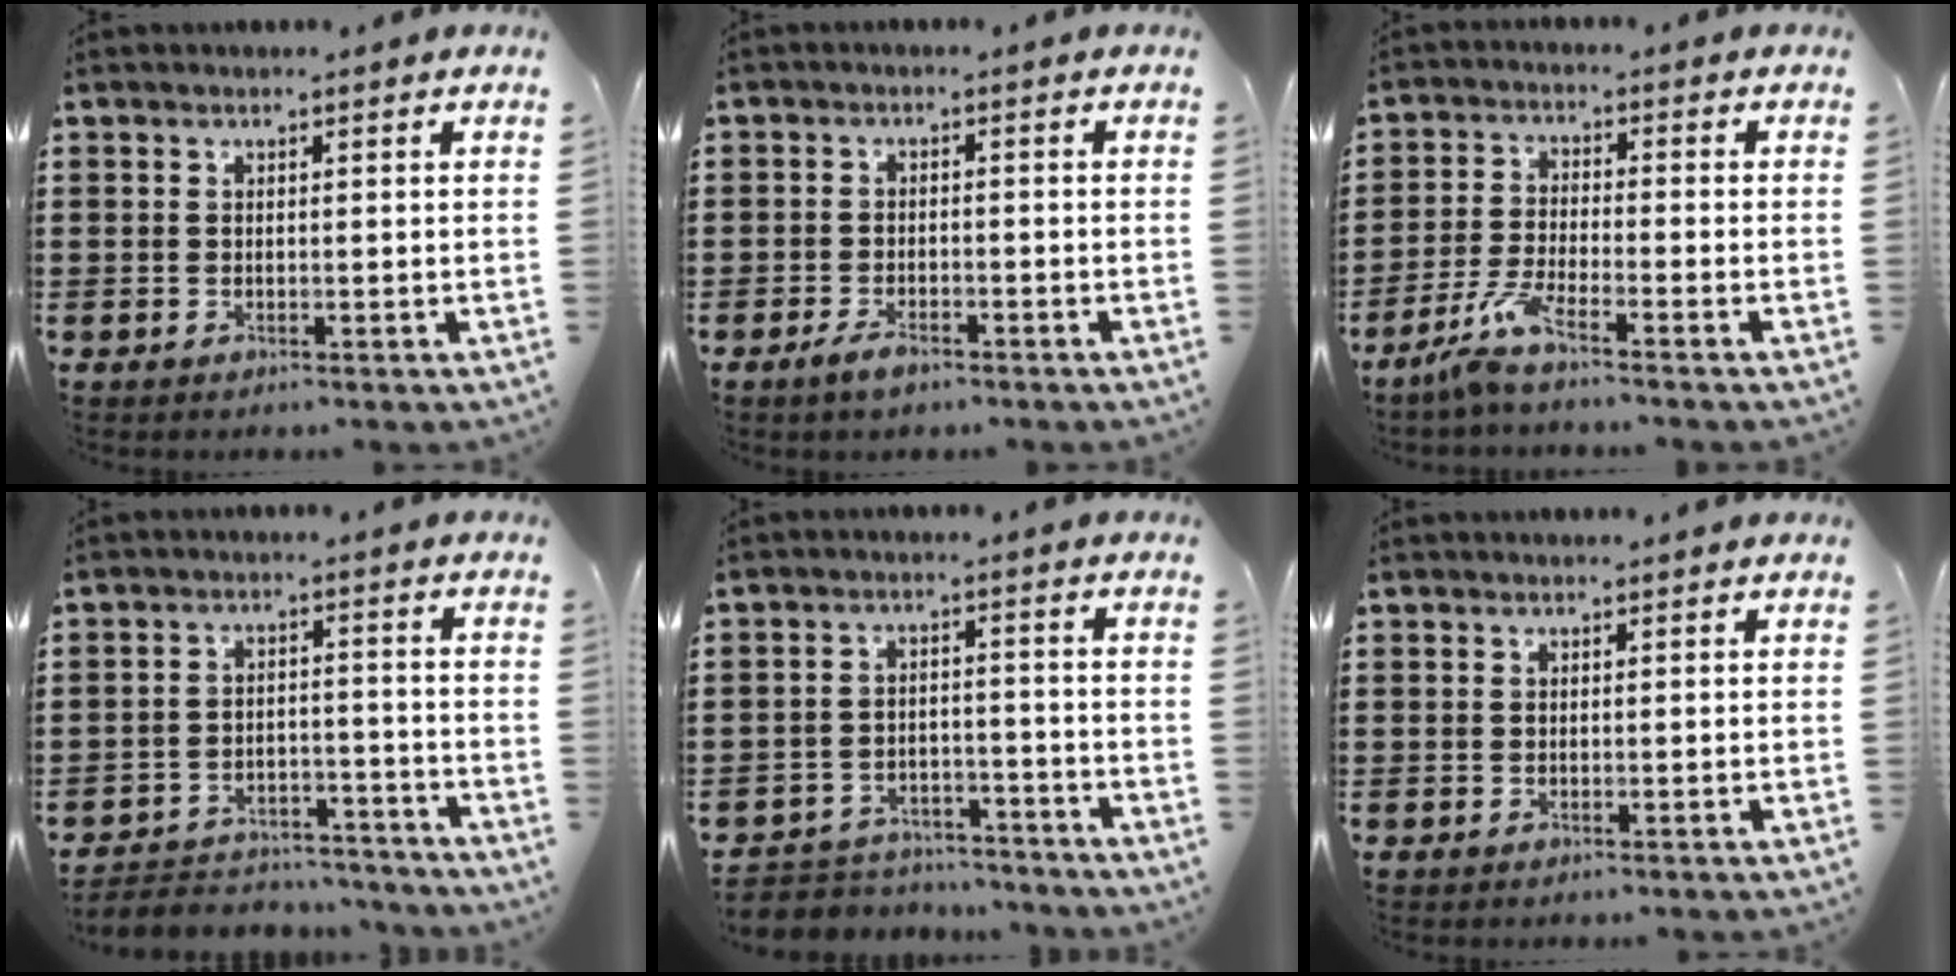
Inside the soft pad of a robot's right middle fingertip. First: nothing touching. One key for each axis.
{"total": 2.5, "fx": -1.9, "fy": 1.0, "fz": 1.3, "tx": -0.032, "ty": -0.001, "tz": -0.037}
{"total": 5.0, "fx": -3.8, "fy": 0.1, "fz": 3.2, "tx": -0.081, "ty": -0.014, "tz": -0.076}
{"total": 4.6, "fx": -4.5, "fy": 1.0, "fz": 0.4, "tx": -0.016, "ty": 0.006, "tz": -0.095}
{"total": 4.5, "fx": -4.4, "fy": 0.9, "fz": -0.1, "tx": -0.011, "ty": 0.003, "tz": -0.096}
{"total": 0.0}